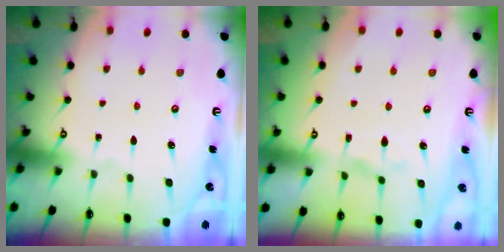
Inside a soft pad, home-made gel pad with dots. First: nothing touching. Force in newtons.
{"total": 1.3, "press": 1.2, "slide": 0.6}